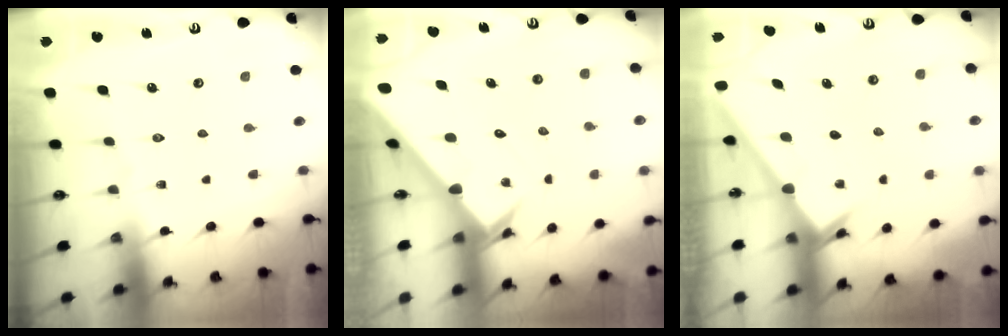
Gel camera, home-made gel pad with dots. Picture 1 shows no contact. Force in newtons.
{"total": 3.0, "press": 3.0, "slide": 0.2}
{"total": 2.3, "press": 2.3, "slide": 0.2}